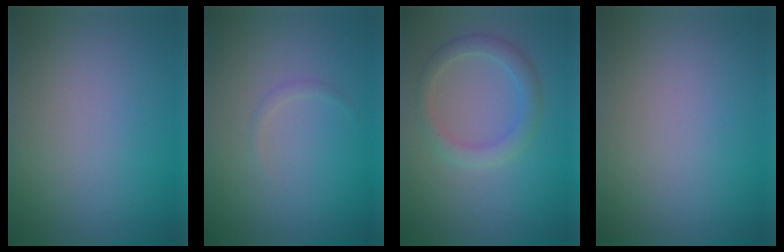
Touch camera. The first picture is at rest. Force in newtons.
{"total": 0.5, "press": 0.5, "slide": 0.0}
{"total": 2.6, "press": 2.6, "slide": 0.2}
{"total": 0.0}